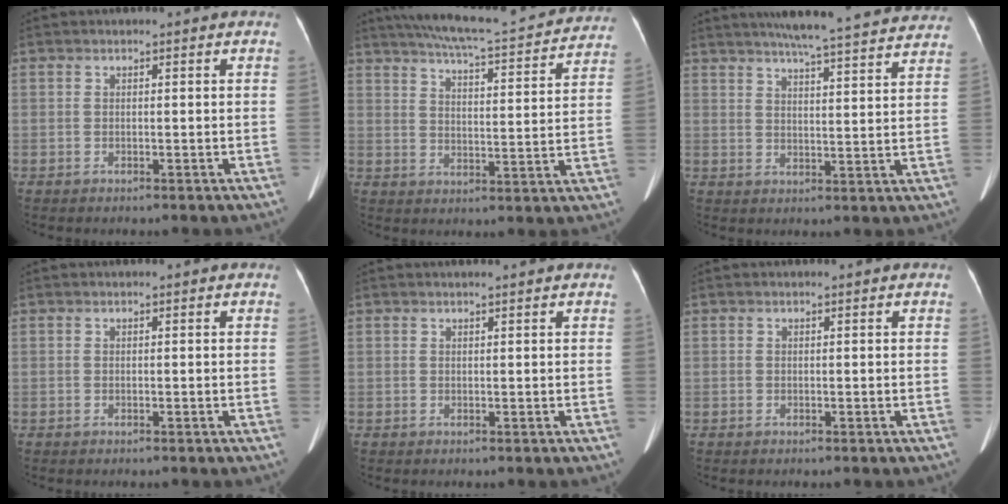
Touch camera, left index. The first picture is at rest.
{"total": 21.6, "force": [19.6, 2.5, 8.6], "torque": [-0.137, -0.008, 0.250]}
{"total": 23.4, "force": [21.3, 1.6, 9.5], "torque": [-0.144, -0.011, 0.263]}
{"total": 0.0}
{"total": 2.9, "force": [2.6, 0.0, 1.3], "torque": [-0.015, 0.015, 0.032]}
{"total": 0.5, "force": [0.5, 0.1, 0.1], "torque": [-0.004, 0.012, 0.007]}